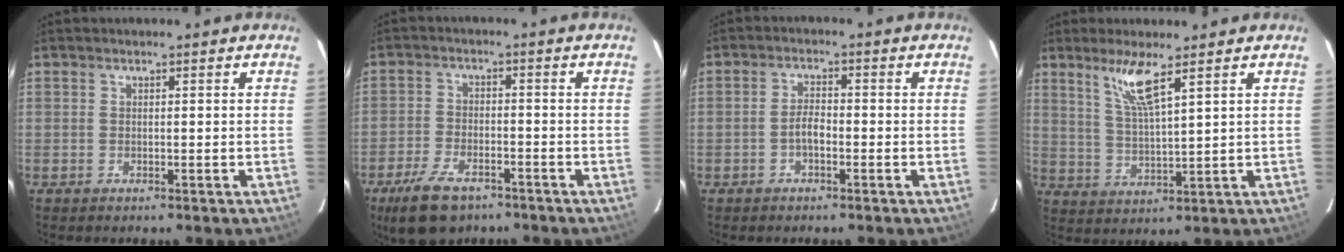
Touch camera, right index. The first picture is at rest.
{"total": 10.0, "force": [-6.8, 4.9, 5.5], "torque": [-0.138, -0.010, -0.123]}
{"total": 2.8, "force": [-1.3, 1.2, 2.1], "torque": [-0.046, 0.007, -0.025]}
{"total": 6.9, "force": [4.4, 0.1, 5.3], "torque": [-0.105, -0.007, 0.091]}